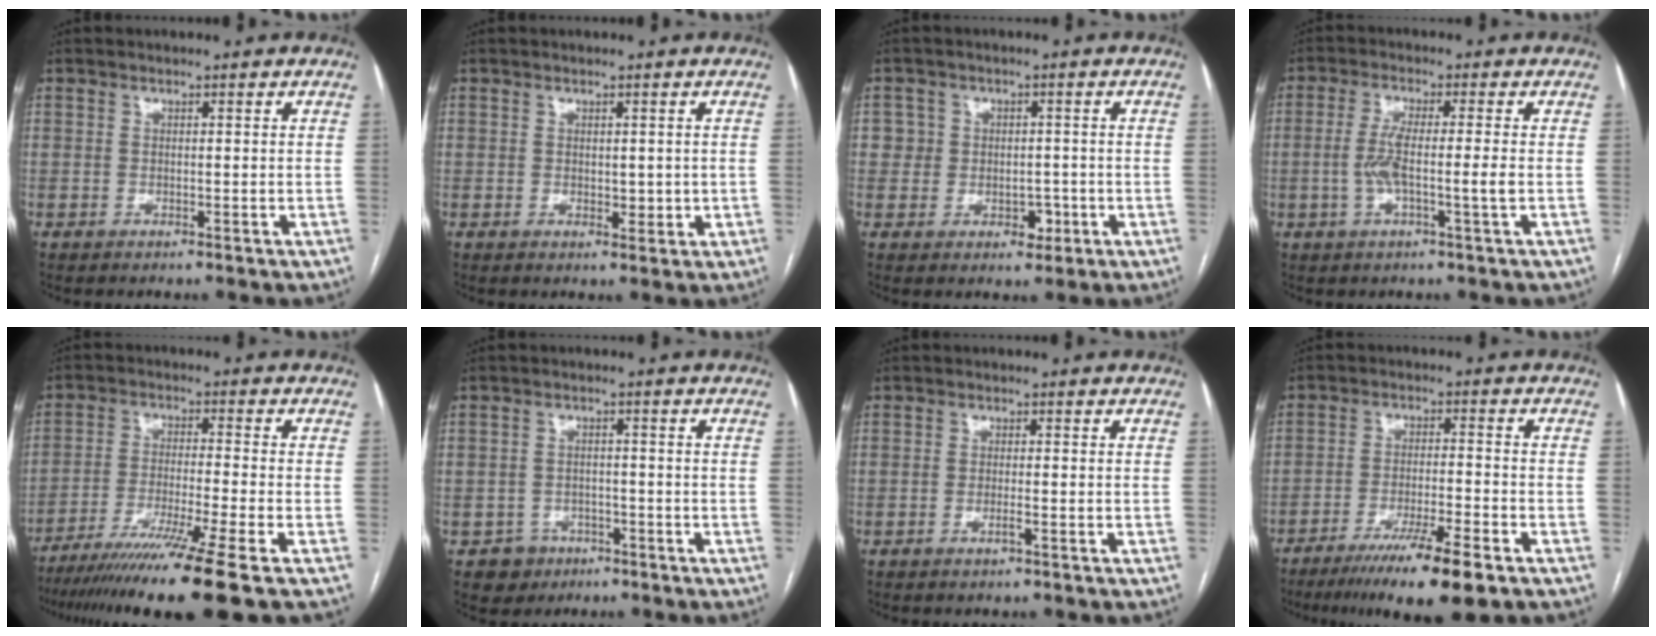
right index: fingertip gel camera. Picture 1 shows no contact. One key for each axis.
{"total": 1.9, "fx": 0.2, "fy": 1.3, "fz": 1.4, "tx": -0.012, "ty": 0.000, "tz": 0.009}
{"total": 4.2, "fx": -0.5, "fy": 4.0, "fz": 1.3, "tx": 0.007, "ty": 0.011, "tz": -0.002}
{"total": 5.2, "fx": -0.9, "fy": -0.1, "fz": 5.1, "tx": -0.102, "ty": 0.004, "tz": -0.016}
{"total": 15.0, "fx": -11.2, "fy": -2.5, "fz": 9.7, "tx": -0.159, "ty": -0.051, "tz": -0.183}
{"total": 4.0, "fx": -2.1, "fy": 3.4, "fz": 0.0, "tx": 0.004, "ty": 0.013, "tz": -0.031}
{"total": 1.0, "fx": -0.4, "fy": -0.1, "fz": 0.9, "tx": -0.015, "ty": 0.001, "tz": -0.007}
{"total": 11.9, "fx": -8.1, "fy": 0.3, "fz": 8.7, "tx": -0.141, "ty": -0.031, "tz": -0.131}